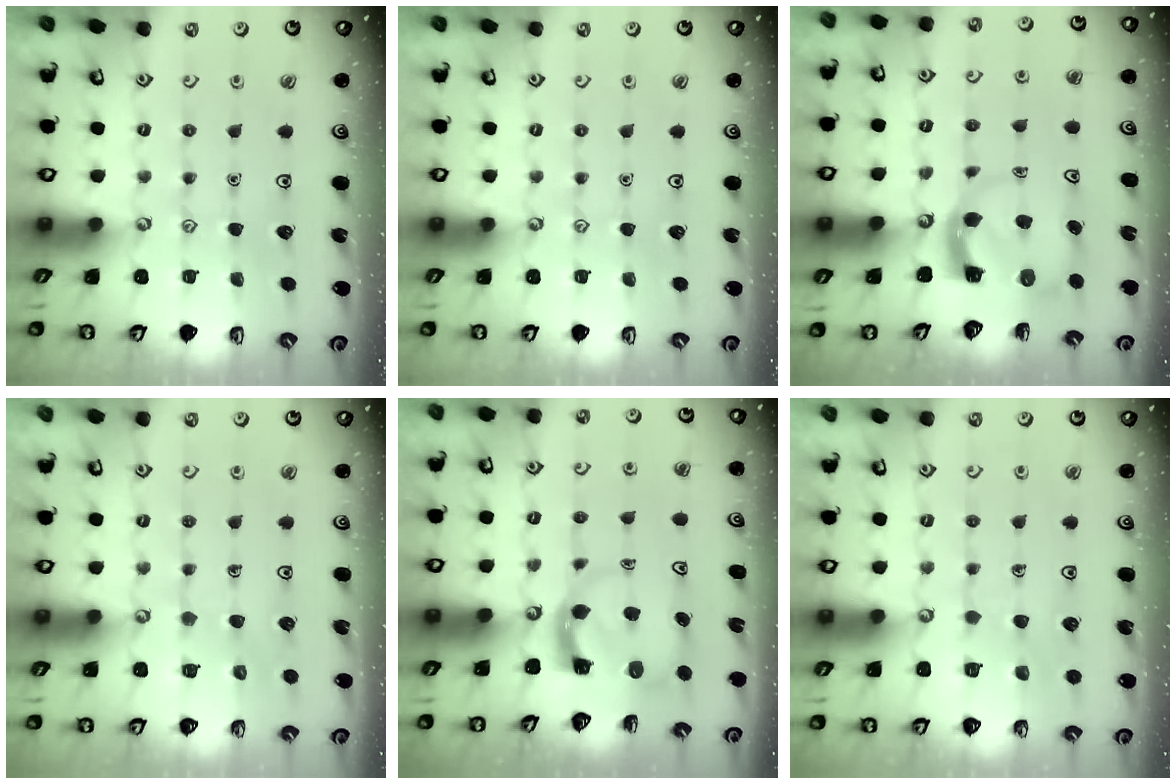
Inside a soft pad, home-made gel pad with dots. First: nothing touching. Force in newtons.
{"total": 0.0}
{"total": 3.8, "press": 3.8, "slide": 0.6}
{"total": 5.6, "press": 5.6, "slide": 0.4}
{"total": 3.8, "press": 3.7, "slide": 0.5}
{"total": 5.8, "press": 5.8, "slide": 0.5}